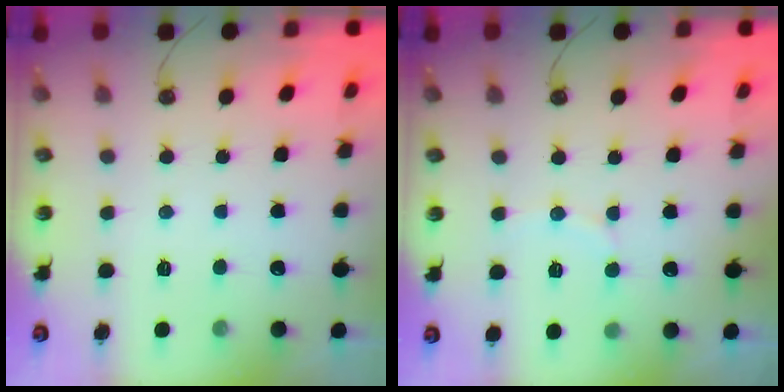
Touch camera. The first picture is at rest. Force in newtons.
{"total": 7.1, "press": 6.9, "slide": 1.4}